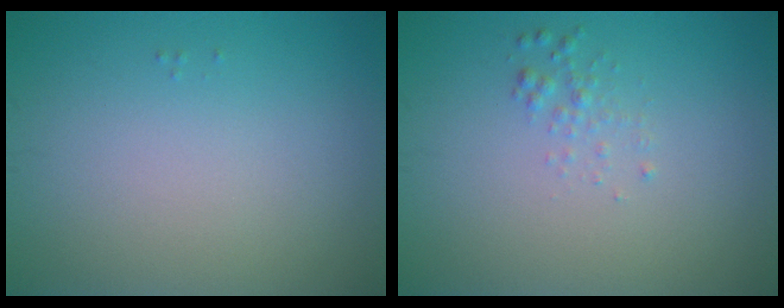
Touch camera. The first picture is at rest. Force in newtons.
{"total": 1.0, "press": 1.0, "slide": 0.0}